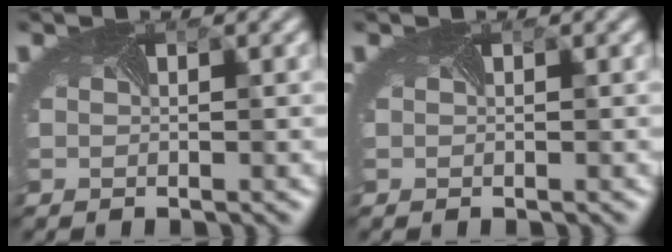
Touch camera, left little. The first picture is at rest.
{"total": 0.0}